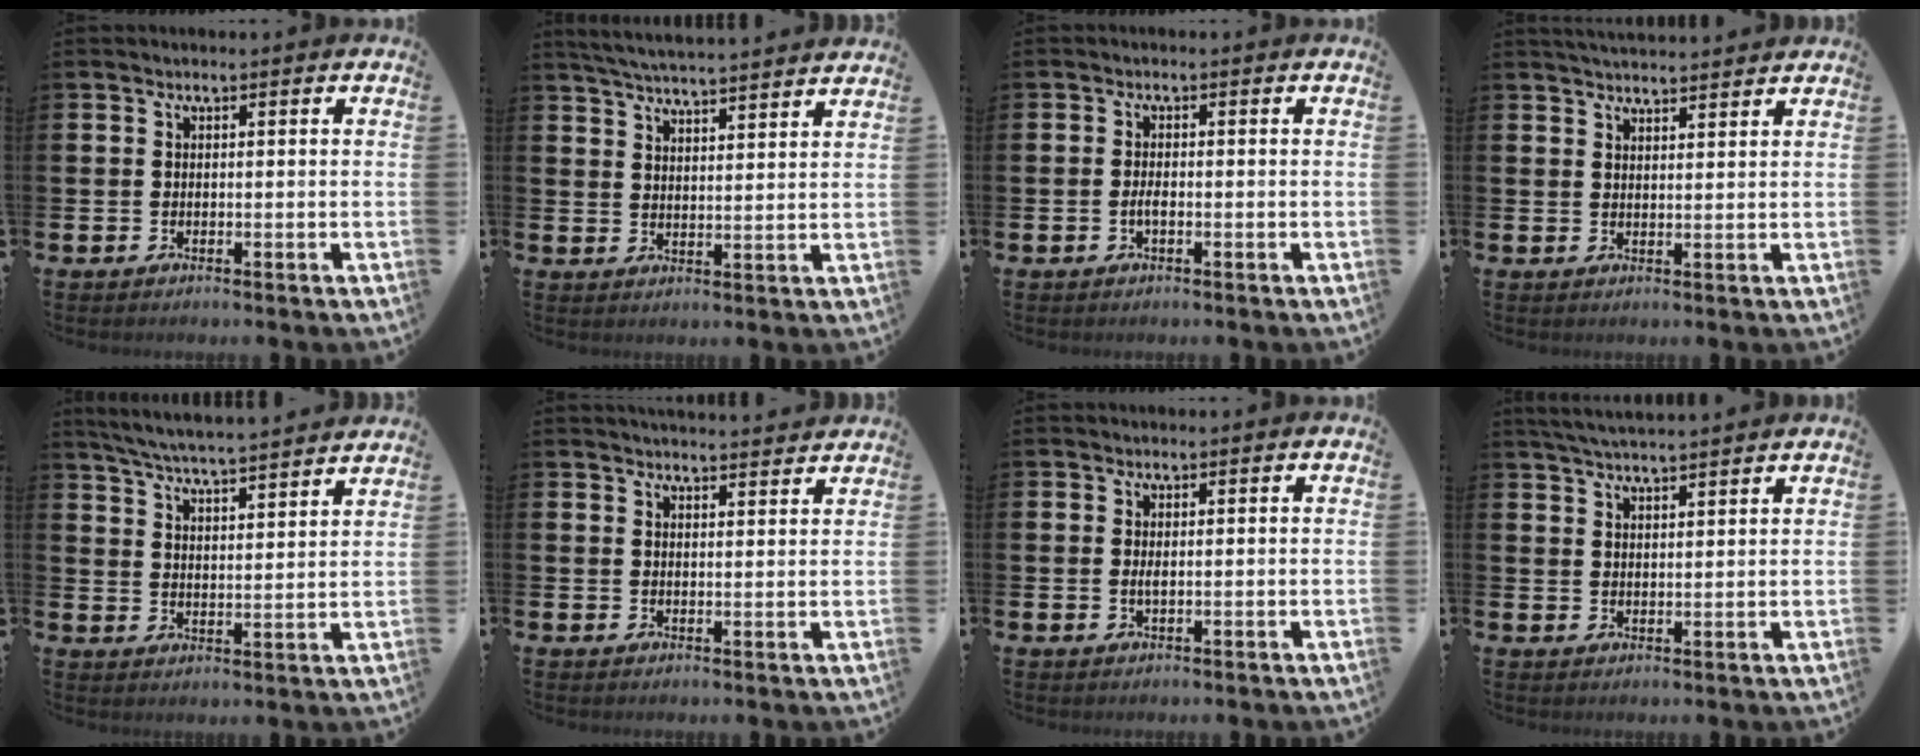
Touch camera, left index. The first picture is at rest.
{"total": 5.2, "force": [5.1, -0.3, 0.7], "torque": [-0.036, -0.031, 0.092]}
{"total": 1.4, "force": [-0.5, 0.5, 1.2], "torque": [-0.021, 0.000, -0.010]}
{"total": 3.3, "force": [3.3, 0.0, 0.1], "torque": [-0.009, -0.014, 0.060]}
{"total": 6.1, "force": [6.0, -0.2, 1.2], "torque": [-0.051, -0.044, 0.106]}
{"total": 3.0, "force": [3.0, -0.1, 0.0], "torque": [0.002, -0.021, 0.053]}
{"total": 0.8, "force": [0.1, 0.2, 0.8], "torque": [-0.013, 0.000, 0.001]}
{"total": 4.1, "force": [4.0, -0.2, 0.7], "torque": [-0.023, -0.014, 0.073]}